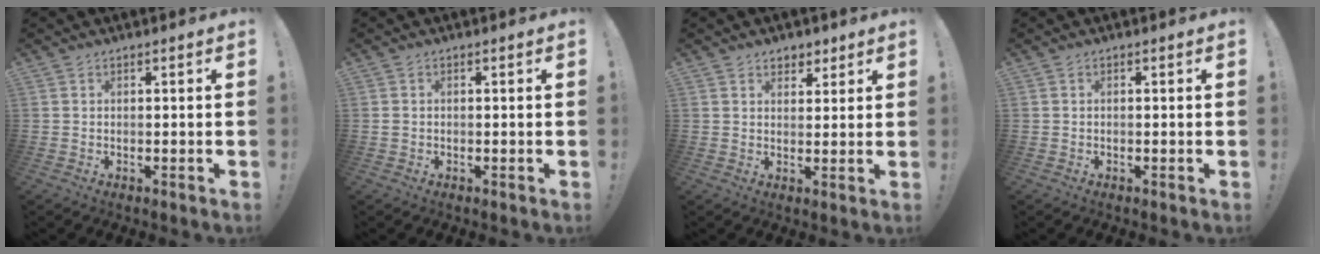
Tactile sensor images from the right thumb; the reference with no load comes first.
{"total": 0.7, "force": [-0.2, 0.5, 0.5], "torque": [-0.014, 0.004, -0.002]}
{"total": 4.2, "force": [2.9, 3.0, 0.7], "torque": [0.005, -0.016, 0.051]}
{"total": 0.0}